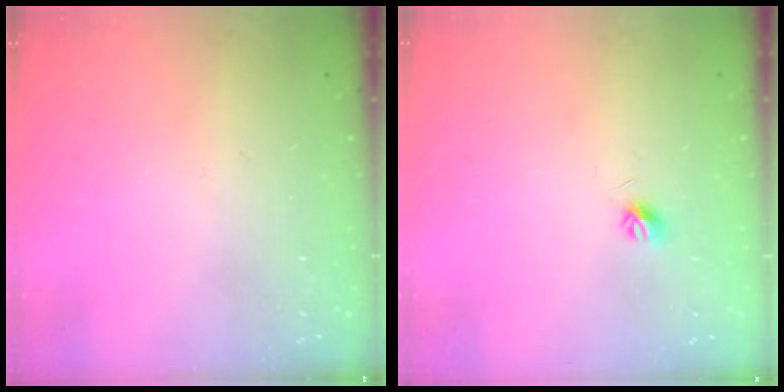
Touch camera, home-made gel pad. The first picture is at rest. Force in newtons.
{"total": 4.1, "press": 4.0, "slide": 0.6}